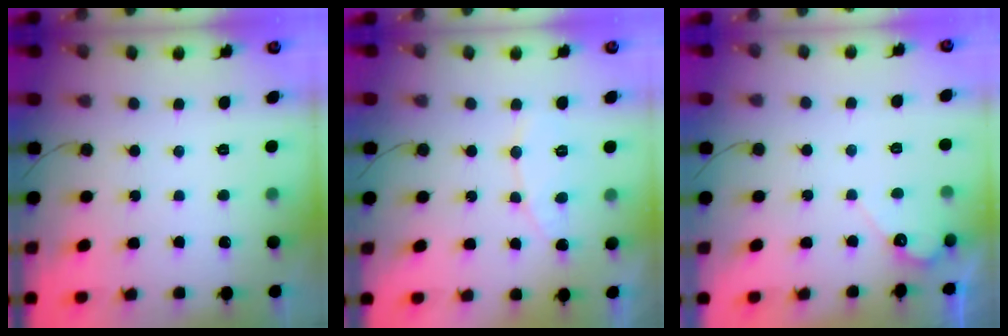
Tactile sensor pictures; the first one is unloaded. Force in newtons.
{"total": 5.5, "press": 5.5, "slide": 0.4}
{"total": 4.2, "press": 4.2, "slide": 0.2}